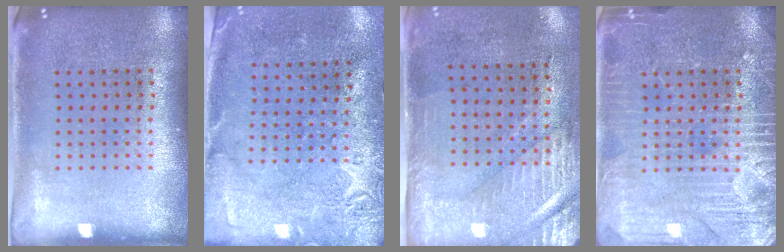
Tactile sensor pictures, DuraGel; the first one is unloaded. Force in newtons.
{"total": 2.8, "press": 2.2, "slide": 1.7}
{"total": 3.0, "press": 2.4, "slide": 1.6}
{"total": 5.2, "press": 5.1, "slide": 0.7}